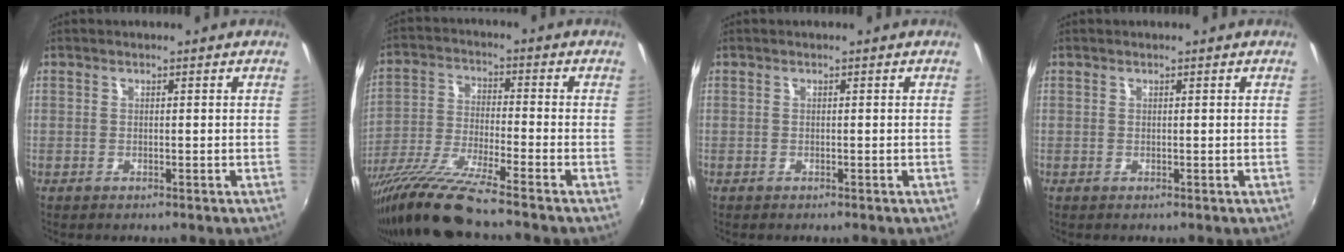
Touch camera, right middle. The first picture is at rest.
{"total": 13.7, "force": [-11.3, -0.9, 7.7], "torque": [-0.156, -0.033, -0.214]}
{"total": 0.0}
{"total": 0.0}